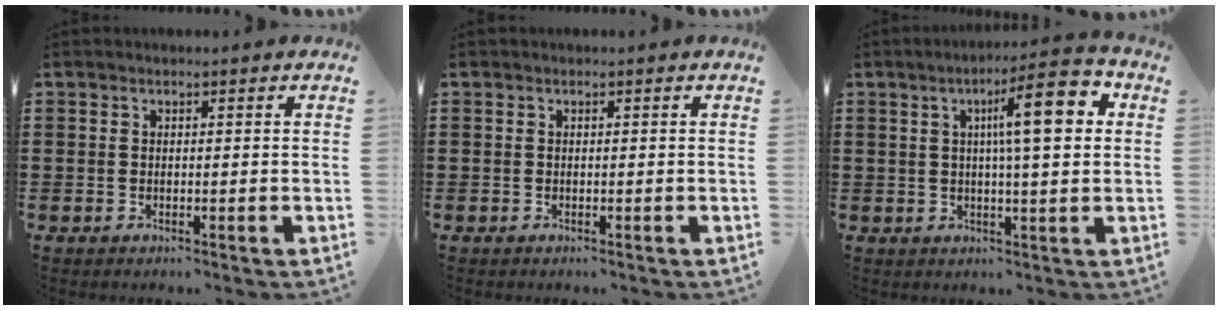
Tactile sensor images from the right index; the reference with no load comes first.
{"total": 0.0}
{"total": 10.7, "force": [2.7, 2.1, 10.1], "torque": [-0.164, 0.000, 0.034]}